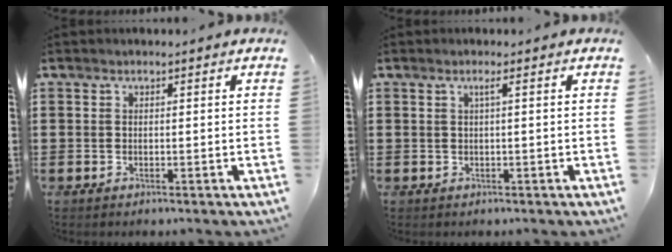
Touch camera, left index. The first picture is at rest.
{"total": 1.1, "force": [0.2, -0.1, 1.0], "torque": [-0.020, 0.000, 0.001]}